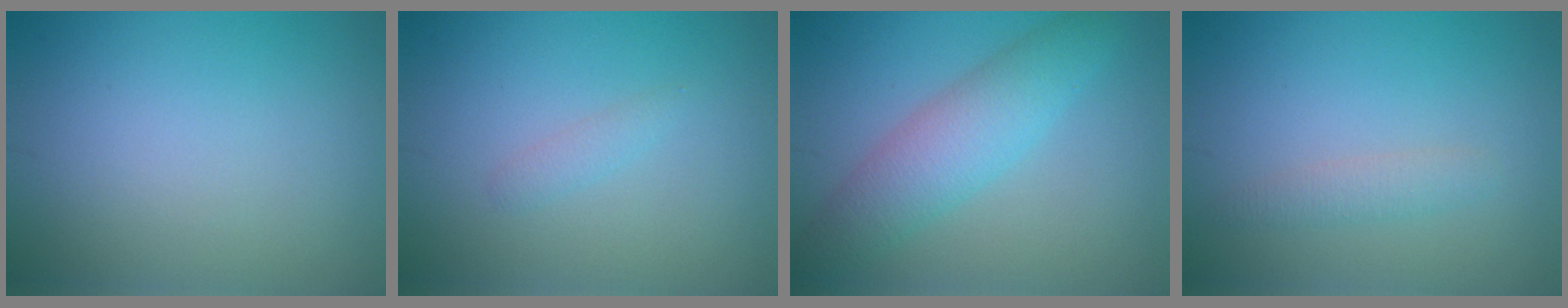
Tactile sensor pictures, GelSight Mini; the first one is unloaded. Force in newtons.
{"total": 0.9, "press": 0.9, "slide": 0.0}
{"total": 4.7, "press": 4.7, "slide": 0.1}
{"total": 1.4, "press": 1.4, "slide": 0.1}